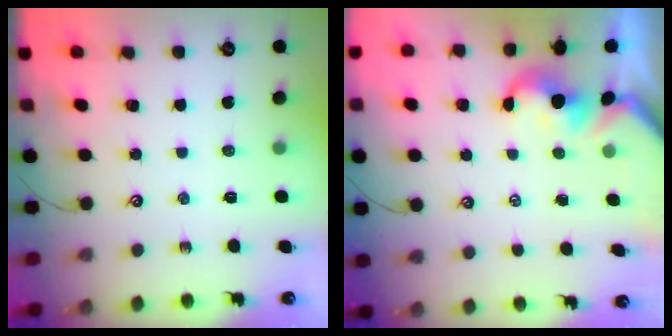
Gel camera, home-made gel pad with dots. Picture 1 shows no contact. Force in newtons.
{"total": 0.9, "press": 0.8, "slide": 0.4}